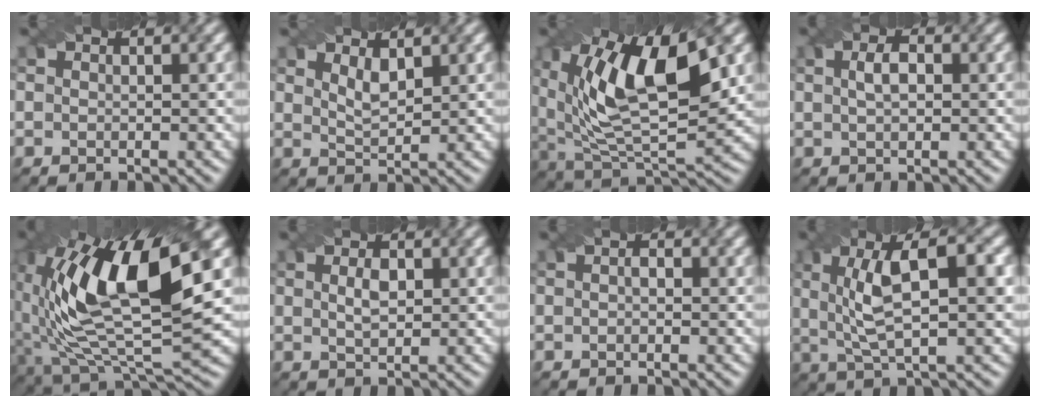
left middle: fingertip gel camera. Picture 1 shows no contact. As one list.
[{"total": 1.9, "force": [1.1, 0.7, 1.4], "torque": [-0.029, -0.006, 0.025]}, {"total": 12.5, "force": [4.3, 5.2, 10.5], "torque": [-0.186, 0.004, 0.073]}, {"total": 2.1, "force": [0.5, 1.1, 1.8], "torque": [-0.036, 0.003, 0.007]}, {"total": 14.3, "force": [3.6, 5.8, 12.6], "torque": [-0.241, -0.003, 0.061]}, {"total": 1.9, "force": [0.5, 1.0, 1.6], "torque": [-0.033, 0.000, 0.012]}, {"total": 1.0, "force": [0.0, 0.6, 0.7], "torque": [-0.010, -0.003, -0.002]}, {"total": 7.3, "force": [1.4, 2.3, 6.8], "torque": [-0.122, 0.007, 0.023]}]